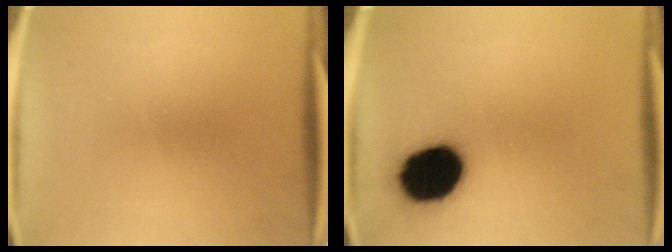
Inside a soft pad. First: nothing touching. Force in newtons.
{"total": 16.6}